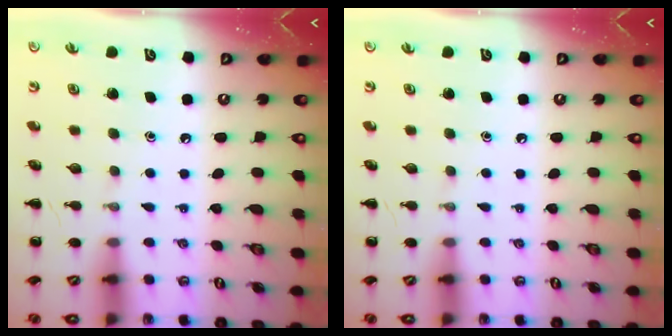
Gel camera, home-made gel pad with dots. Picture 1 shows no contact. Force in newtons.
{"total": 0.0}